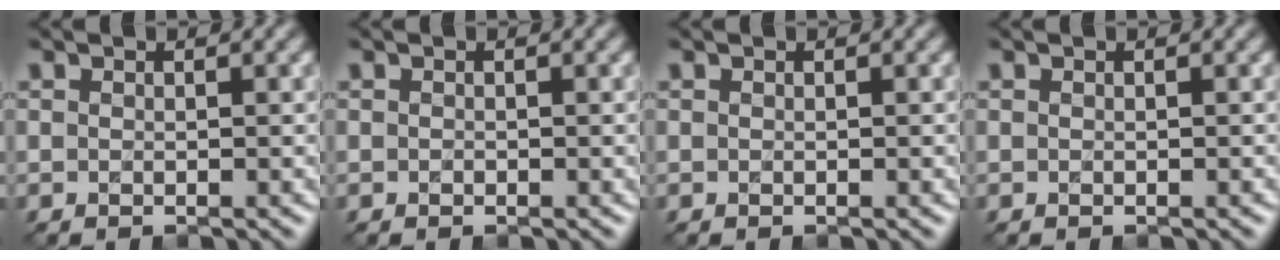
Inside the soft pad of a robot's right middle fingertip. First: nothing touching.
{"total": 0.0}
{"total": 0.0}
{"total": 0.0}